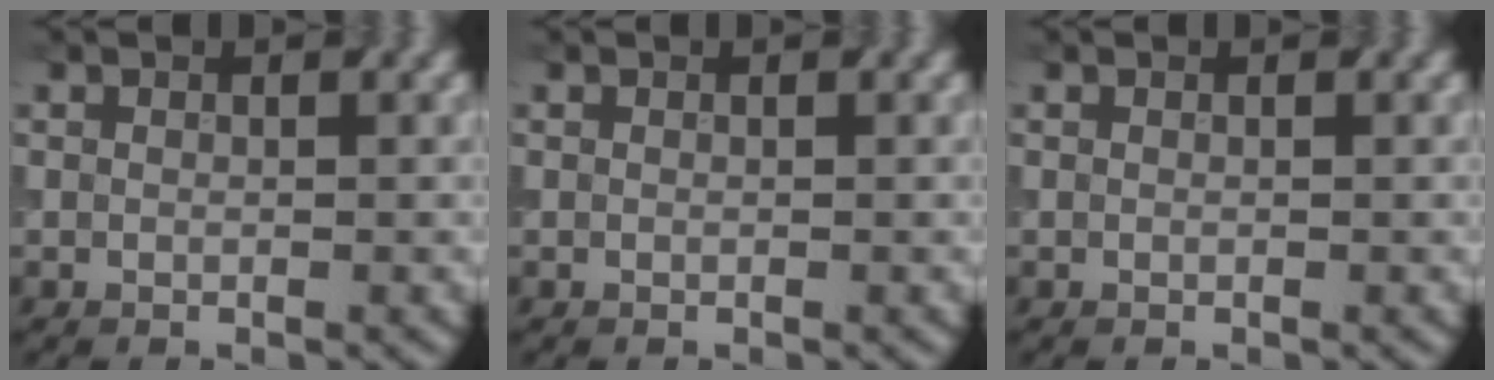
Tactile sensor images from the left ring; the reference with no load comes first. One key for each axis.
{"total": 0.0}
{"total": 0.0}